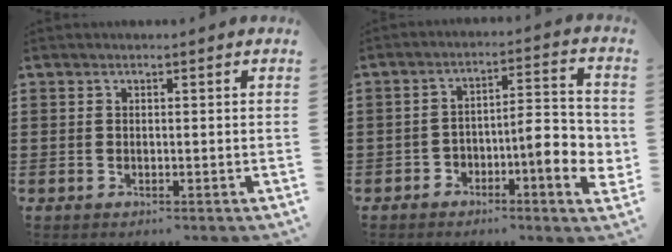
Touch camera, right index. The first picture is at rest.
{"total": 6.9, "force": [-2.0, 2.7, 6.1], "torque": [-0.087, -0.009, -0.038]}